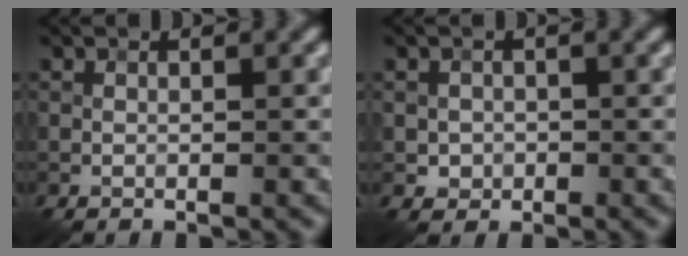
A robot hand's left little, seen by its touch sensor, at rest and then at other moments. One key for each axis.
{"total": 1.4, "fx": -0.2, "fy": 1.4, "fz": 0.3, "tx": 0.005, "ty": -0.003, "tz": -0.006}